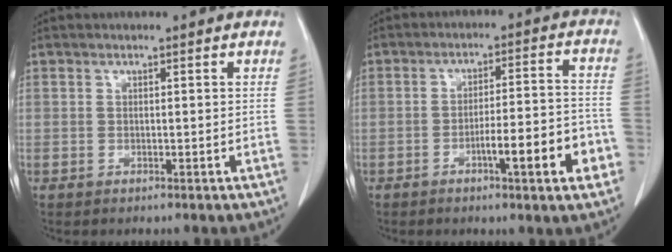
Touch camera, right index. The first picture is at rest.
{"total": 9.8, "force": [-4.2, 1.0, 8.9], "torque": [-0.124, 0.009, -0.058]}